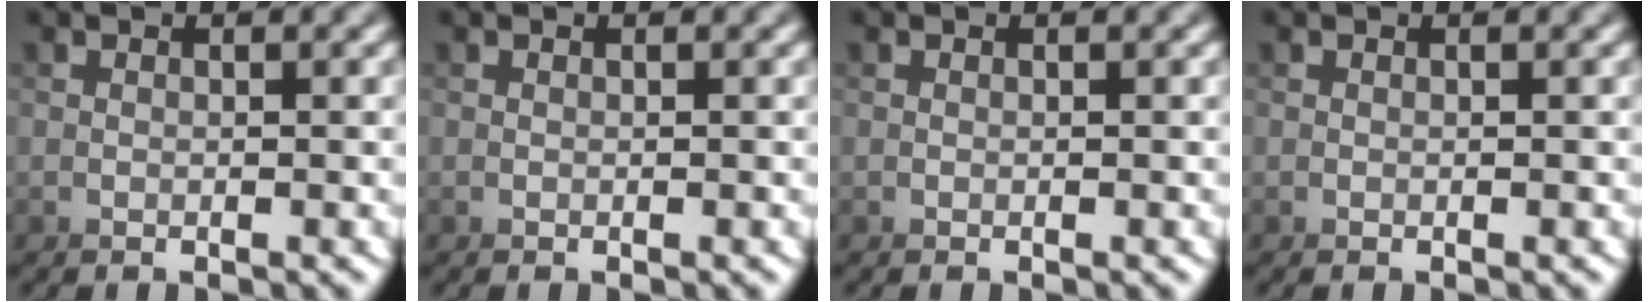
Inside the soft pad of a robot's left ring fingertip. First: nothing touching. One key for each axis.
{"total": 0.0}
{"total": 0.0}
{"total": 0.0}